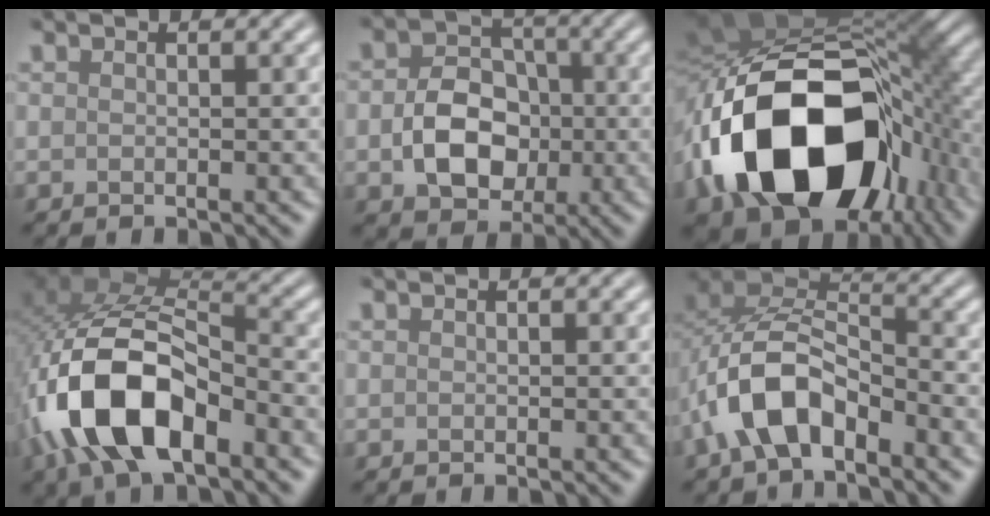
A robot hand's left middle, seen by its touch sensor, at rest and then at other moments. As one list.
[{"total": 6.3, "force": [-1.0, 4.7, 4.0], "torque": [-0.070, -0.002, -0.011]}, {"total": 19.6, "force": [-4.9, 12.1, 14.6], "torque": [-0.300, -0.022, -0.066]}, {"total": 11.9, "force": [-4.3, 6.3, 9.1], "torque": [-0.185, 0.005, -0.081]}, {"total": 0.0}, {"total": 6.9, "force": [-3.2, 3.8, 4.8], "torque": [-0.085, 0.011, -0.063]}]